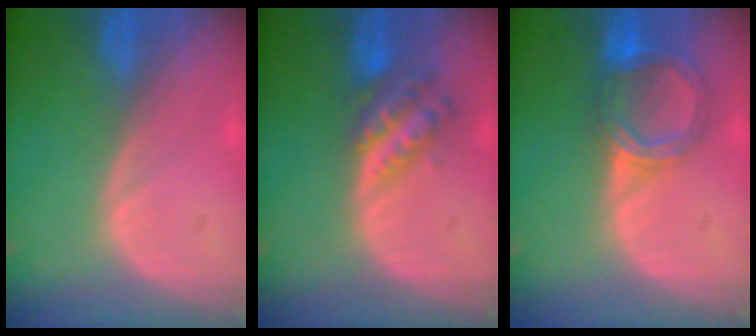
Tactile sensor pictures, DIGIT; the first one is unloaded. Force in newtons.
{"total": 6.1, "press": 5.3, "slide": 2.9}
{"total": 6.2, "press": 5.7, "slide": 2.5}